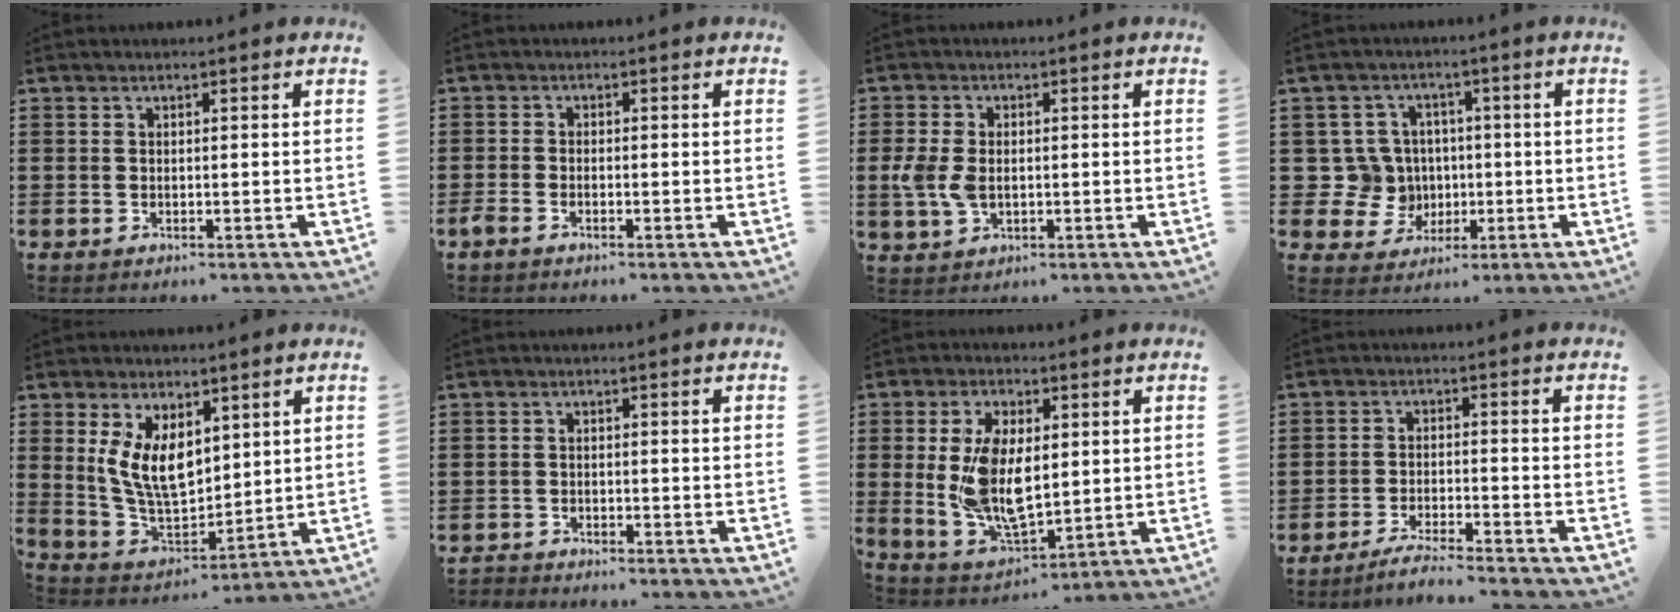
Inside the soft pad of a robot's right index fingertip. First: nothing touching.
{"total": 1.0, "force": [-0.8, 0.3, 0.5], "torque": [-0.019, -0.006, -0.017]}
{"total": 4.9, "force": [-0.2, 3.2, 3.7], "torque": [-0.101, -0.002, -0.010]}
{"total": 7.5, "force": [0.2, 7.2, 2.0], "torque": [-0.082, 0.015, 0.008]}
{"total": 8.4, "force": [3.4, 4.8, 5.9], "torque": [-0.142, -0.005, 0.065]}
{"total": 1.4, "force": [-1.4, 0.1, -0.2], "torque": [0.000, 0.003, -0.032]}
{"total": 11.3, "force": [1.3, 6.3, 9.2], "torque": [-0.192, 0.002, 0.025]}
{"total": 3.4, "force": [-3.2, -0.4, 0.9], "torque": [-0.017, -0.001, -0.064]}